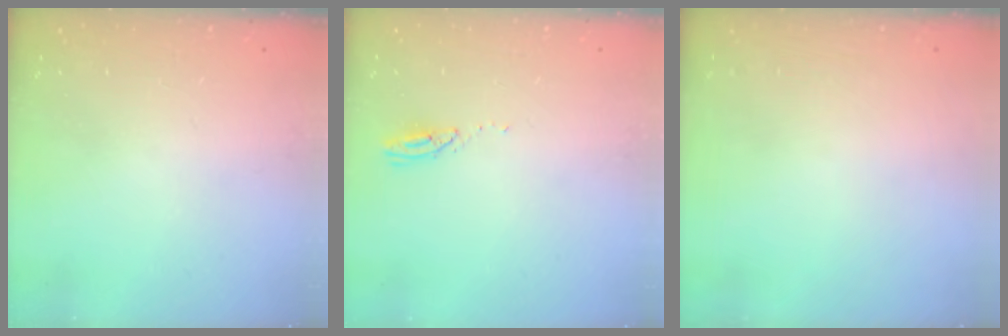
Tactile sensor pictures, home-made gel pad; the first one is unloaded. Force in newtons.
{"total": 3.1, "press": 3.1, "slide": 0.4}
{"total": 0.0}